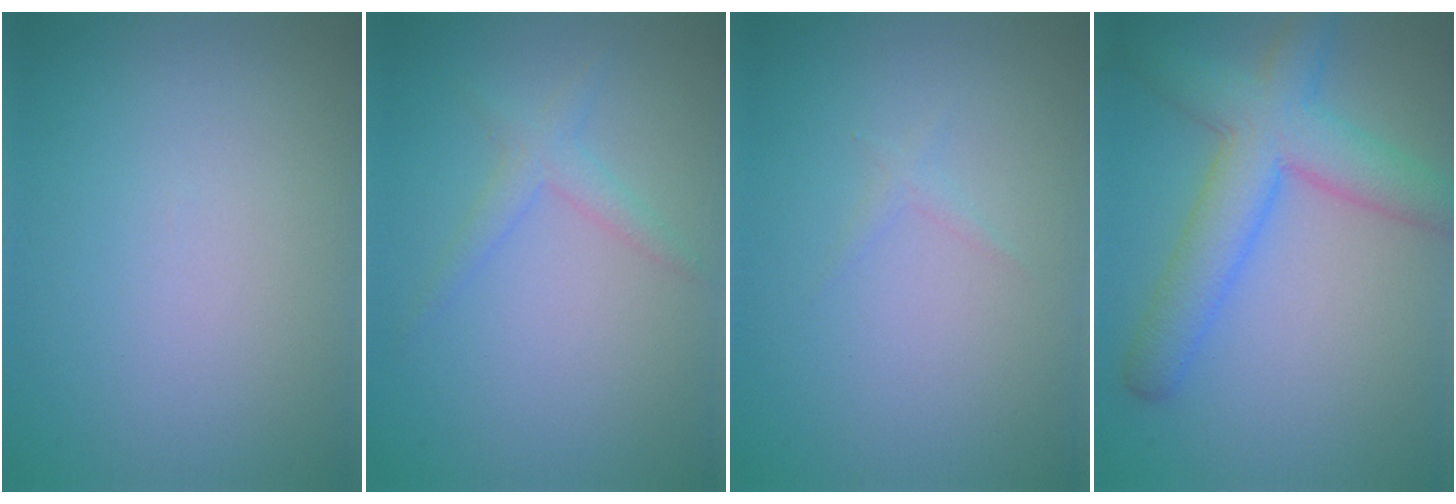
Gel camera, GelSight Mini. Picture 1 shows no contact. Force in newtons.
{"total": 1.8, "press": 1.8, "slide": 0.1}
{"total": 0.6, "press": 0.6, "slide": 0.0}
{"total": 6.6, "press": 6.6, "slide": 0.2}